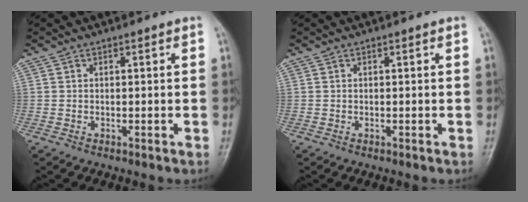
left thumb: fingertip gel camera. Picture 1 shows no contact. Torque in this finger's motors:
{"motor_torque": [-0.01, 0.01, 0.00, 0.00, 0.00]}